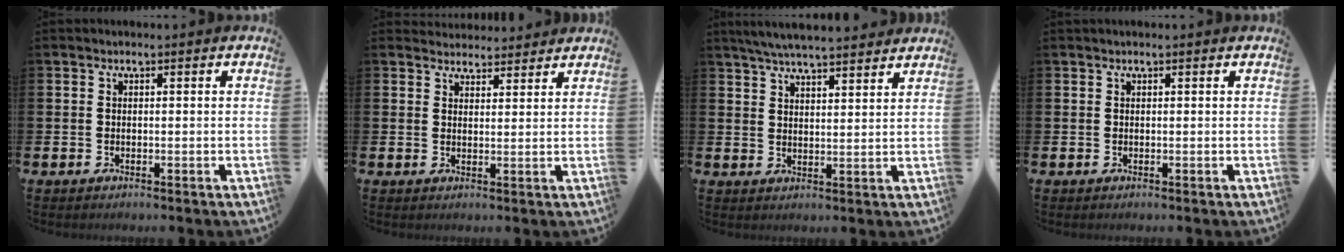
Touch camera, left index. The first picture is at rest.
{"total": 3.3, "force": [3.2, 0.9, -0.3], "torque": [0.001, -0.016, 0.058]}
{"total": 5.6, "force": [5.4, 0.3, 1.3], "torque": [-0.044, -0.020, 0.100]}
{"total": 0.0}